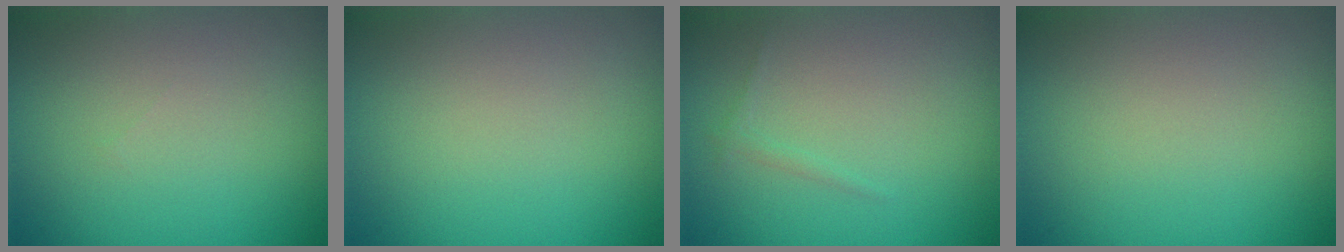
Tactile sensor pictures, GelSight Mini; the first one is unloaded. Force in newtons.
{"total": 0.0}
{"total": 0.6, "press": 0.6, "slide": 0.0}
{"total": 0.0}